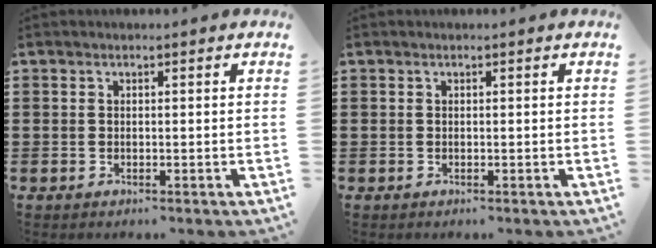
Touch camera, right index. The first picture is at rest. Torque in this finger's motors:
{"motor_torque": [0.00, 0.00, 0.00, 0.00]}